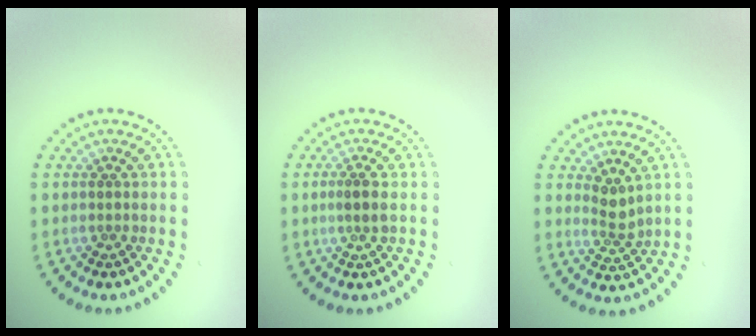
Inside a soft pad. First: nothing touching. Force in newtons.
{"total": 1.7, "press": 1.4, "slide": 0.8}
{"total": 2.1, "press": 1.6, "slide": 1.4}